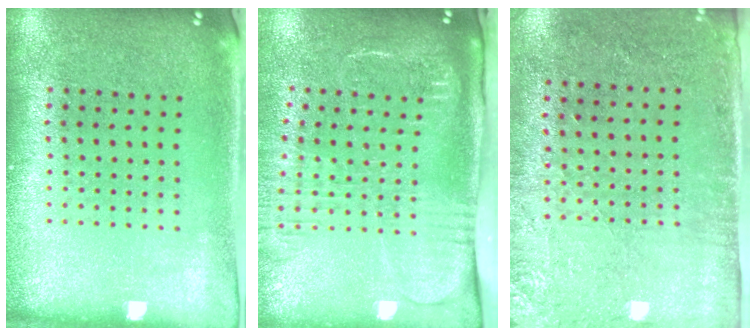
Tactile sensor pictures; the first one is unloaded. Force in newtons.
{"total": 2.7, "press": 2.0, "slide": 1.7}
{"total": 2.8, "press": 2.3, "slide": 1.6}